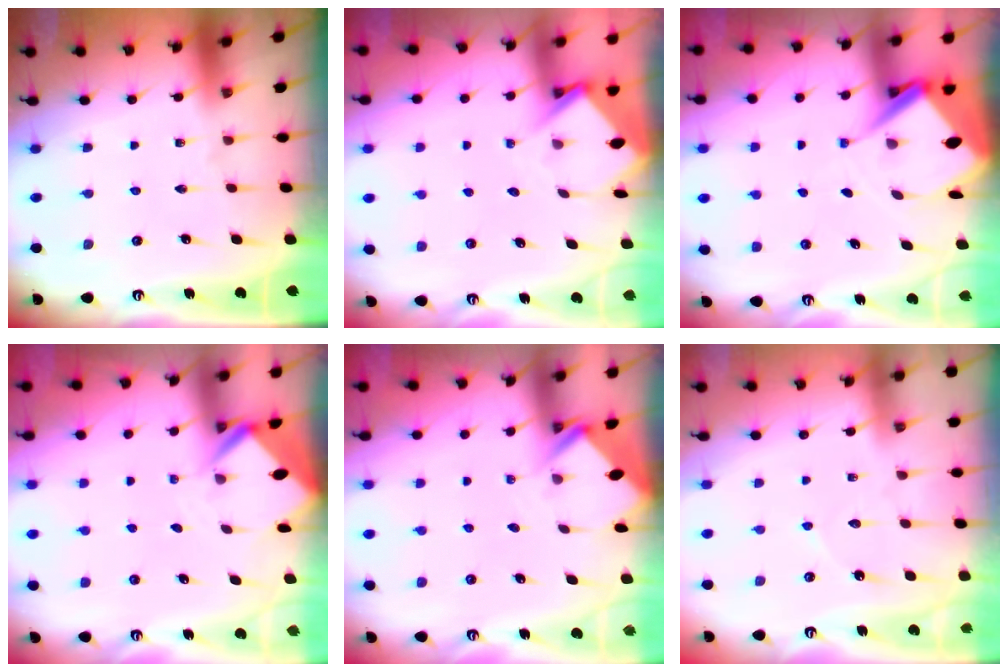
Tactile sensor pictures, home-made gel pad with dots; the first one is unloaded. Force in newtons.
{"total": 4.0, "press": 4.0, "slide": 0.3}
{"total": 8.2, "press": 8.1, "slide": 0.6}
{"total": 3.3, "press": 3.3, "slide": 0.2}
{"total": 2.9, "press": 2.9, "slide": 0.2}
{"total": 3.2, "press": 3.2, "slide": 0.3}